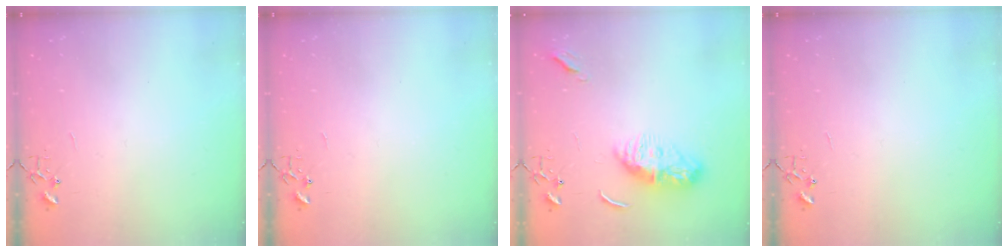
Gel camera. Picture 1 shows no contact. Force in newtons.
{"total": 0.0}
{"total": 10.4, "press": 10.3, "slide": 0.7}
{"total": 0.0}